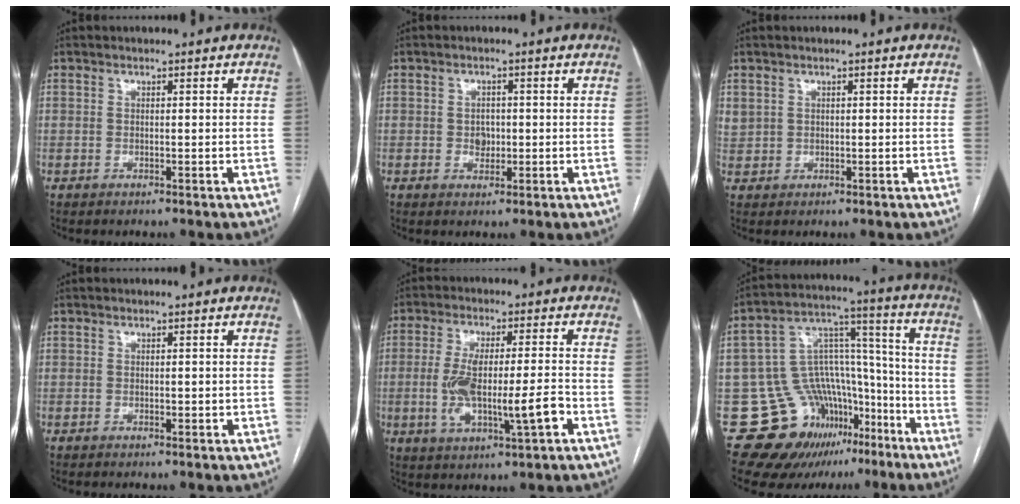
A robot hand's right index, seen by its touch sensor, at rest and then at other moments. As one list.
[{"total": 2.4, "force": [-0.1, 1.9, 1.4], "torque": [-0.018, 0.003, 0.001]}, {"total": 2.3, "force": [1.1, 1.9, 0.4], "torque": [-0.001, 0.009, 0.024]}, {"total": 1.1, "force": [0.0, 0.6, 0.9], "torque": [-0.012, 0.000, 0.001]}, {"total": 11.4, "force": [-2.5, 2.2, 10.8], "torque": [-0.205, 0.004, -0.035]}, {"total": 19.6, "force": [-11.4, 14.1, 7.5], "torque": [-0.119, 0.105, -0.161]}]